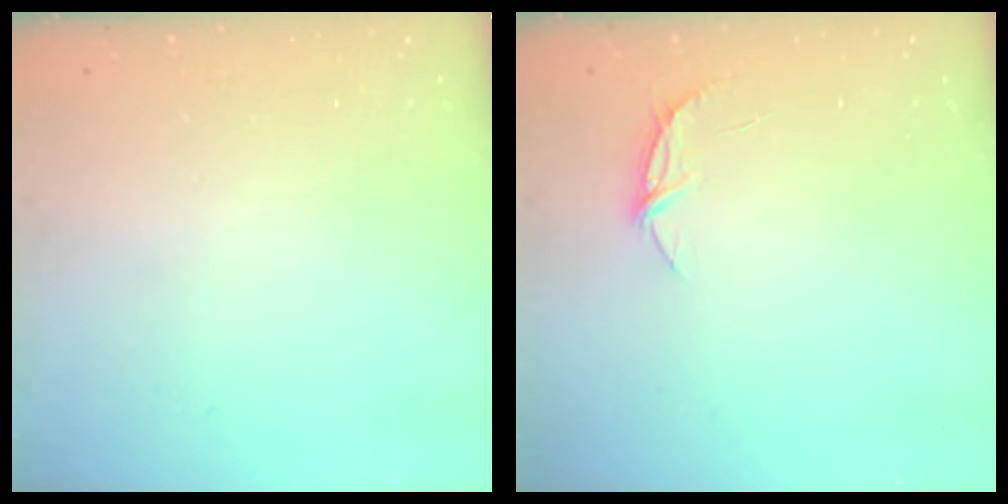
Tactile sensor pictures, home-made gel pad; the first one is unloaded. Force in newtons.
{"total": 5.6, "press": 5.6, "slide": 0.4}